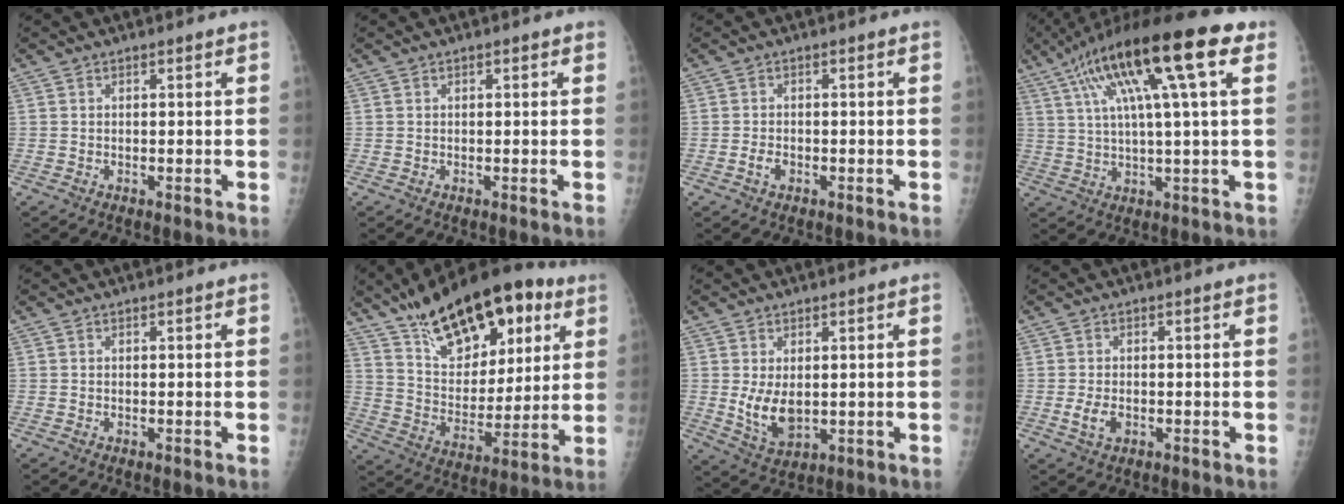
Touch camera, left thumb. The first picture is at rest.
{"total": 1.1, "force": [0.4, 0.5, 0.9], "torque": [-0.010, 0.003, 0.003]}
{"total": 1.9, "force": [-1.0, 1.2, 1.0], "torque": [-0.019, 0.008, -0.018]}
{"total": 20.7, "force": [8.4, 3.9, 18.5], "torque": [-0.319, 0.022, 0.132]}
{"total": 0.0}
{"total": 24.6, "force": [14.0, 12.2, 16.2], "torque": [-0.223, -0.032, 0.237]}
{"total": 6.6, "force": [0.1, 4.0, 5.3], "torque": [-0.082, -0.015, 0.017]}
{"total": 3.2, "force": [-1.1, 2.0, 2.3], "torque": [-0.044, 0.001, -0.016]}